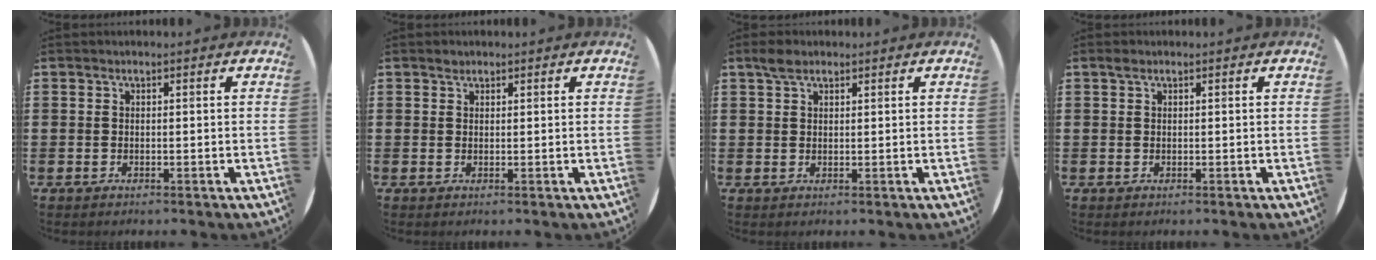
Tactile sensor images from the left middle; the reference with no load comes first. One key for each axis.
{"total": 0.8, "fx": 0.7, "fy": 0.4, "fz": 0.1, "tx": -0.004, "ty": 0.002, "tz": 0.014}
{"total": 2.4, "fx": 1.8, "fy": 1.2, "fz": 0.9, "tx": -0.013, "ty": 0.002, "tz": 0.032}
{"total": 0.7, "fx": 0.5, "fy": 0.5, "fz": 0.2, "tx": 0.001, "ty": 0.000, "tz": 0.008}